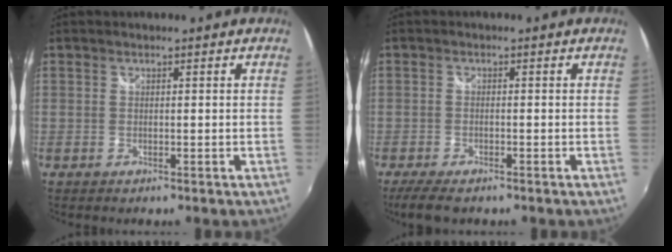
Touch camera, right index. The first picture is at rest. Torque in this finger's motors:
{"motor_torque": [0.24, -0.07, 0.07, 0.03]}